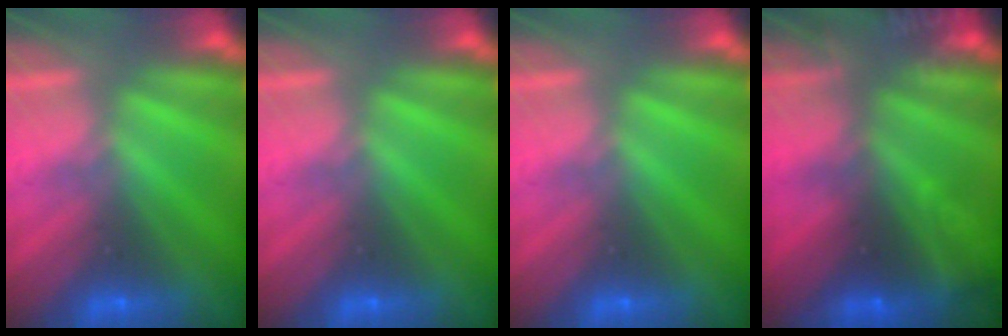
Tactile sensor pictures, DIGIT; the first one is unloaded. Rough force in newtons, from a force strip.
{"total": 0.0}
{"total": 0.0}
{"total": 9.0}